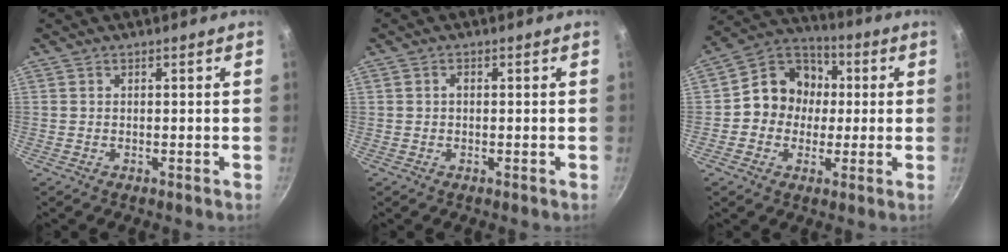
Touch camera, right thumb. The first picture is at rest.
{"total": 0.8, "force": [0.0, 0.6, 0.5], "torque": [-0.008, 0.006, -0.001]}
{"total": 11.8, "force": [0.3, 10.6, 5.2], "torque": [-0.039, 0.026, -0.017]}